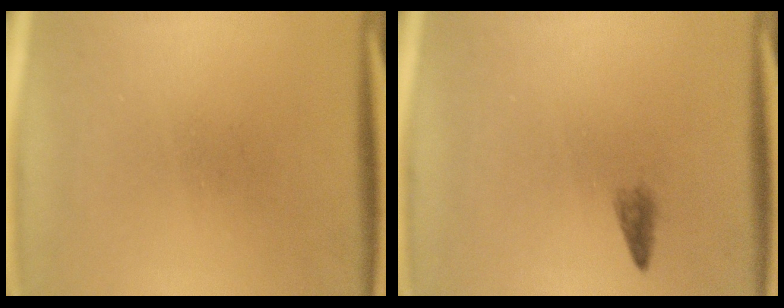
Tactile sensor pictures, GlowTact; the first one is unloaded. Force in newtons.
{"total": 1.1}